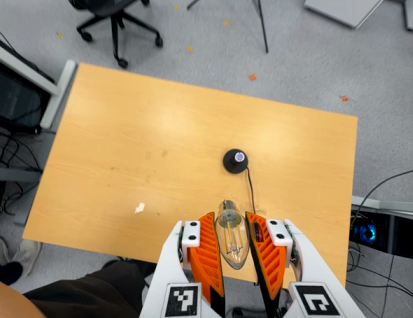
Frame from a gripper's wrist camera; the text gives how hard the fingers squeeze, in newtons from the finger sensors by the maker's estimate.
{"total": 12.3, "left": 13.4, "right": 11.2}